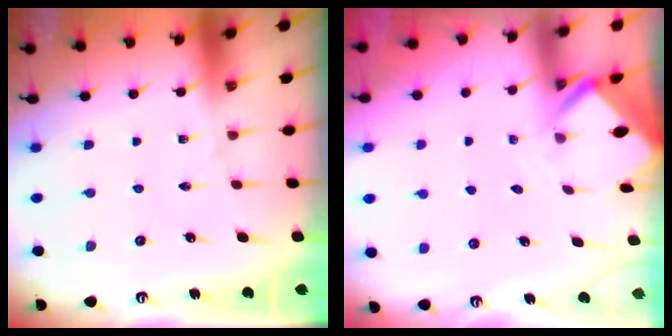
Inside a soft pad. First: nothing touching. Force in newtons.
{"total": 2.7, "press": 2.7, "slide": 0.2}